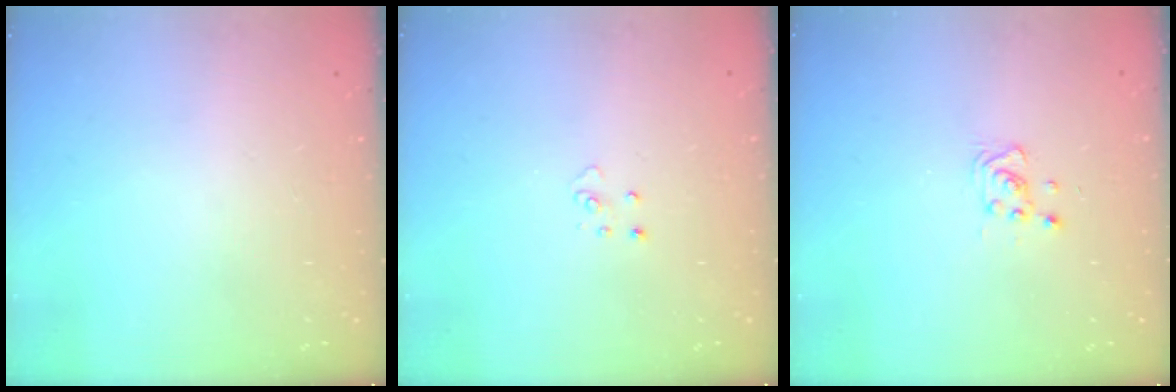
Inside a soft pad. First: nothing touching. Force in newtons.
{"total": 3.7, "press": 3.7, "slide": 0.3}
{"total": 4.4, "press": 4.2, "slide": 1.1}